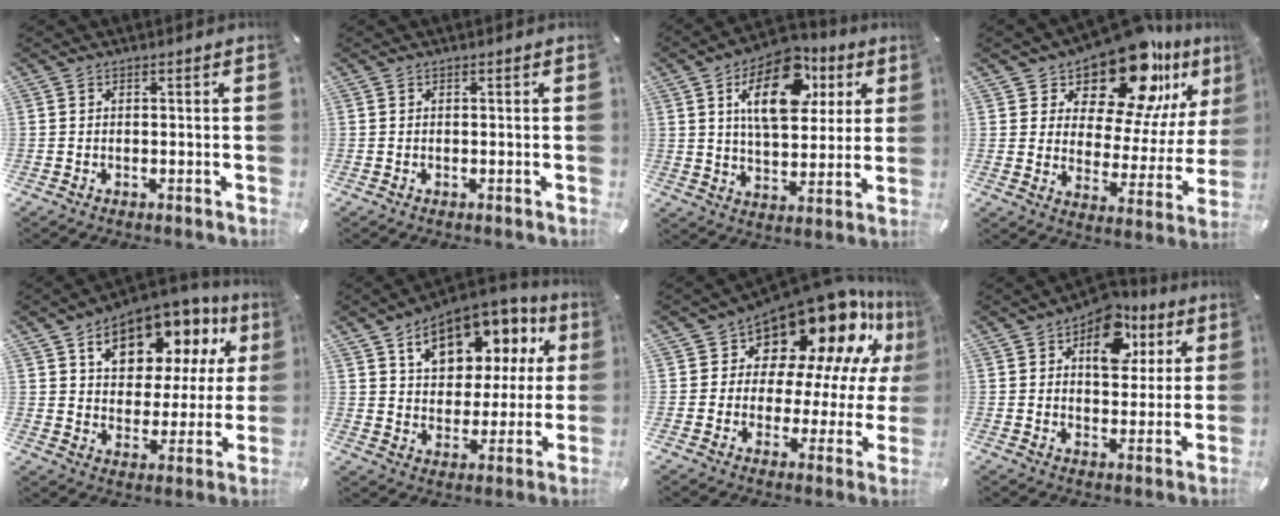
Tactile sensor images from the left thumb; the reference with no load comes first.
{"total": 0.0}
{"total": 17.4, "force": [7.3, 10.1, 12.2], "torque": [-0.179, -0.016, 0.122]}
{"total": 18.9, "force": [15.2, 7.4, 8.5], "torque": [-0.136, -0.129, 0.259]}
{"total": 14.3, "force": [8.4, 9.1, 7.2], "torque": [-0.116, -0.052, 0.144]}
{"total": 14.4, "force": [8.1, 9.5, 7.1], "torque": [-0.117, -0.045, 0.145]}
{"total": 17.9, "force": [13.5, 8.5, 8.1], "torque": [-0.125, -0.116, 0.227]}
{"total": 13.1, "force": [5.9, 8.7, 7.8], "torque": [-0.092, -0.025, 0.098]}